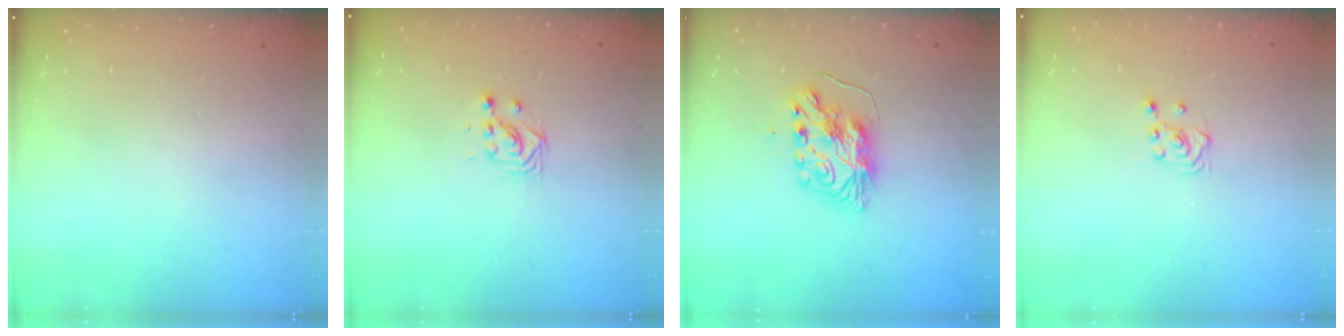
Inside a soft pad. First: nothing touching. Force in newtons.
{"total": 3.2, "press": 3.2, "slide": 0.2}
{"total": 9.1, "press": 9.0, "slide": 0.9}
{"total": 3.0, "press": 2.9, "slide": 0.9}